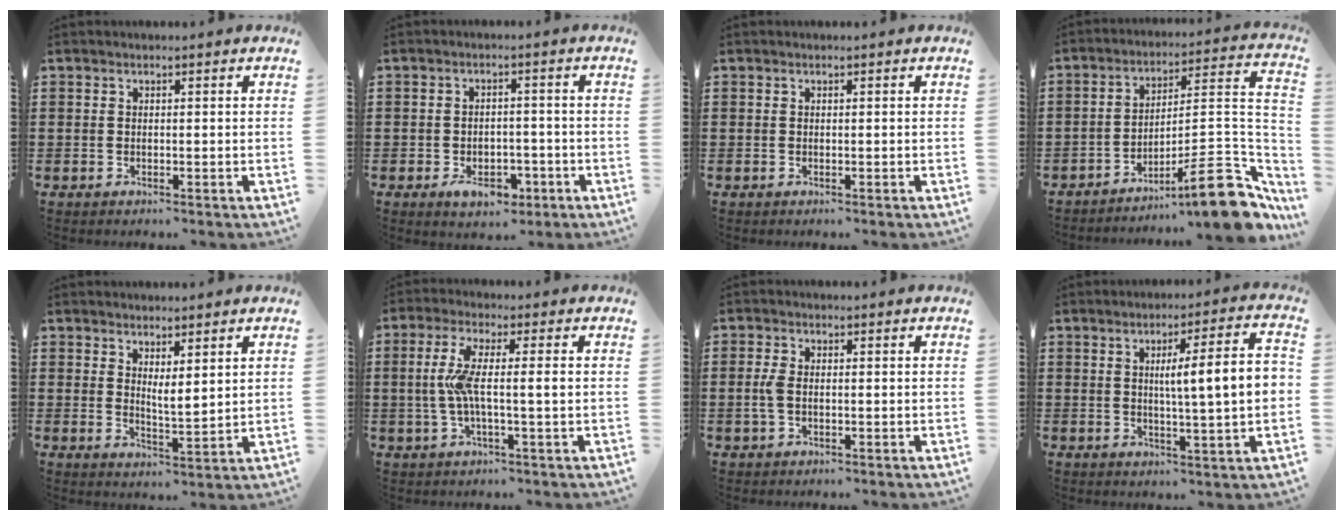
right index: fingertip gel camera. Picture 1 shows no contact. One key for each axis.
{"total": 5.0, "fx": -2.6, "fy": 2.9, "fz": 3.1, "tx": -0.055, "ty": 0.008, "tz": -0.045}
{"total": 0.0}
{"total": 12.8, "fx": -8.2, "fy": 2.4, "fz": 9.5, "tx": -0.121, "ty": 0.014, "tz": -0.143}
{"total": 2.6, "fx": 2.2, "fy": 0.4, "fz": 1.3, "tx": -0.025, "ty": -0.002, "tz": 0.038}
{"total": 6.2, "fx": -0.2, "fy": 0.6, "fz": 6.1, "tx": -0.125, "ty": -0.007, "tz": -0.014}
{"total": 2.9, "fx": -0.3, "fy": 1.3, "fz": 2.5, "tx": -0.064, "ty": -0.002, "tz": -0.011}
{"total": 8.2, "fx": 0.7, "fy": 0.7, "fz": 8.1, "tx": -0.134, "ty": -0.006, "tz": -0.001}